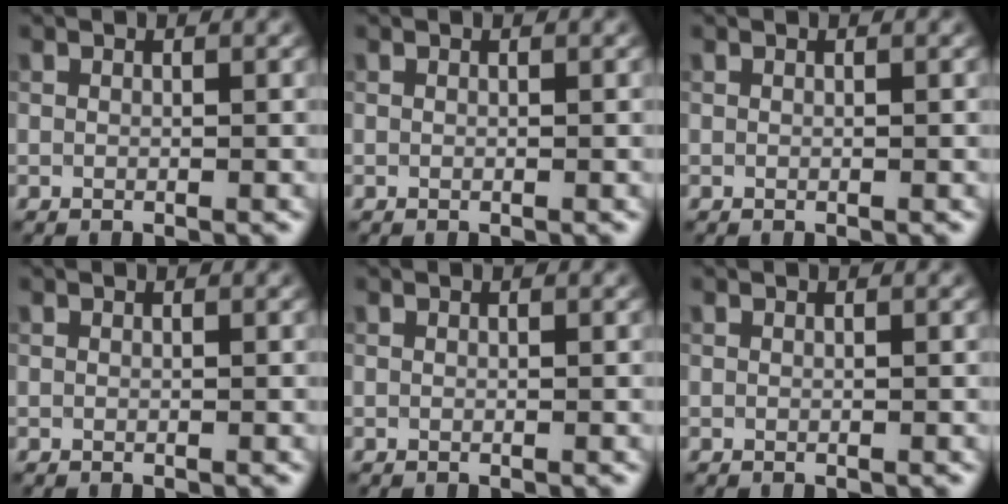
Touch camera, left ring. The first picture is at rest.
{"total": 0.0}
{"total": 0.0}
{"total": 0.0}
{"total": 0.0}
{"total": 0.0}